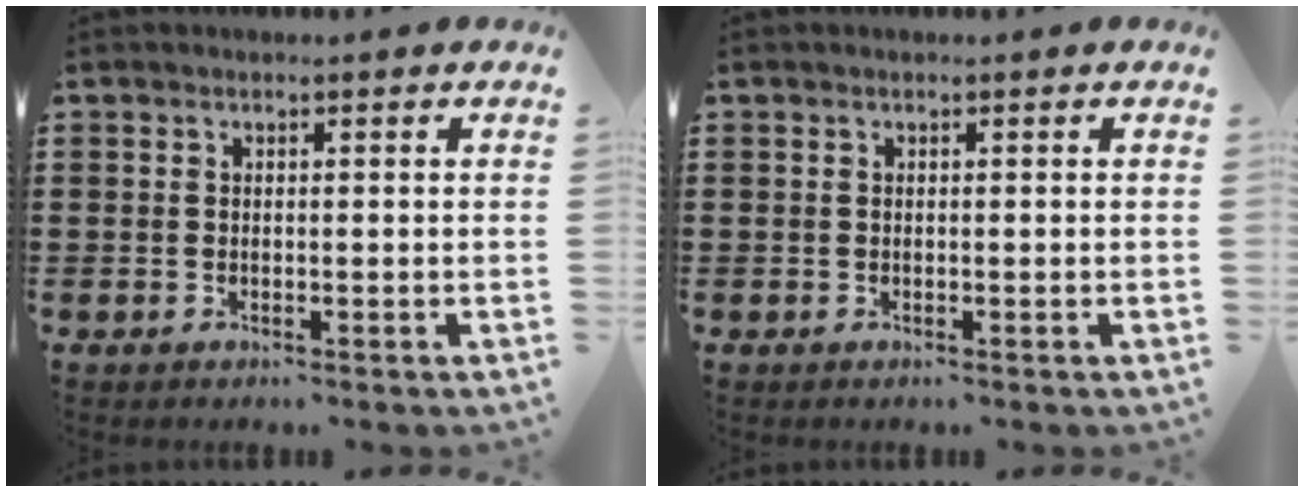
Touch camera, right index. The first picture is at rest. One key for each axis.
{"total": 0.0}